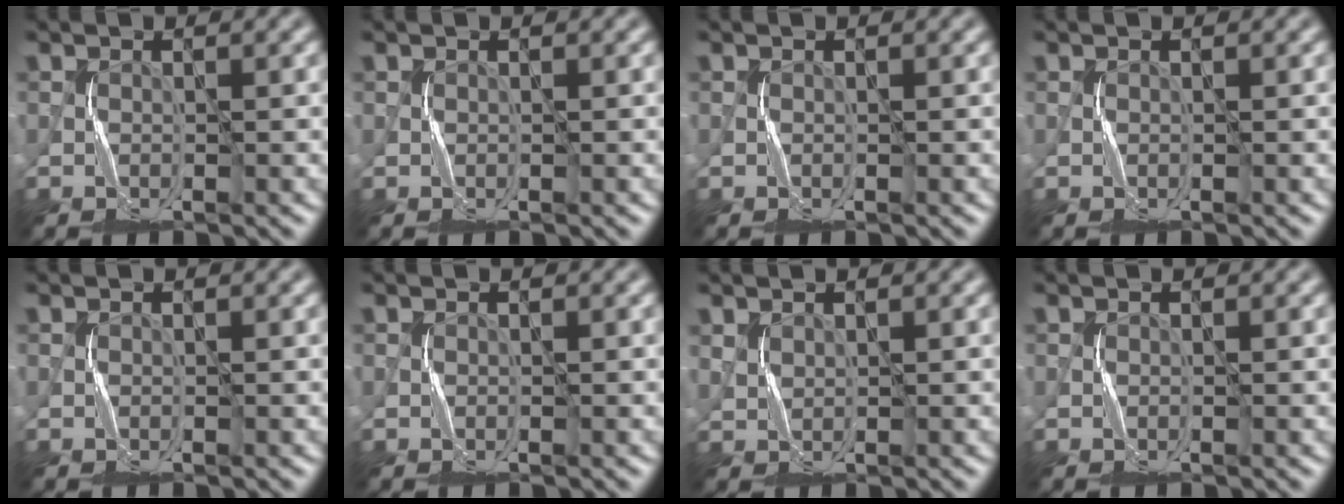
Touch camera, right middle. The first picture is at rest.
{"total": 0.0}
{"total": 0.0}
{"total": 0.0}
{"total": 0.0}
{"total": 0.0}
{"total": 1.1, "force": [0.8, 0.6, 0.3], "torque": [-0.017, 0.000, 0.020]}
{"total": 0.0}